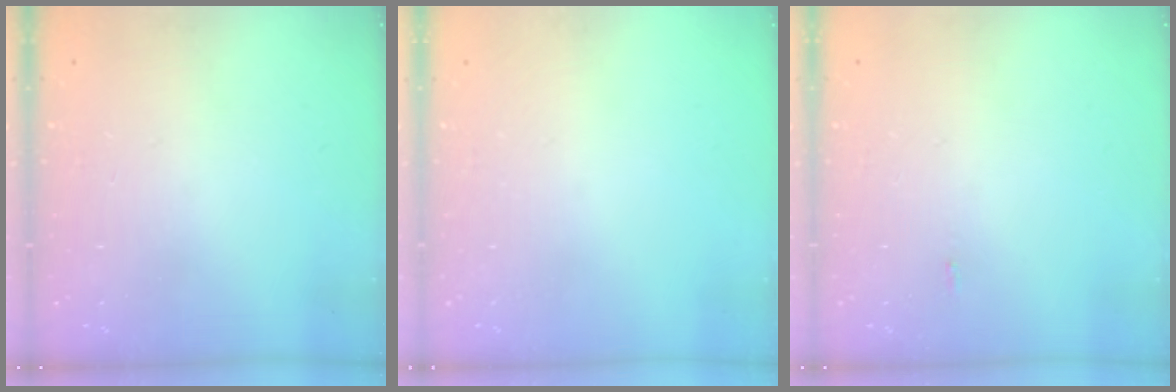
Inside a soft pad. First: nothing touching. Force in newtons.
{"total": 0.0}
{"total": 12.5, "press": 4.6, "slide": 11.7}